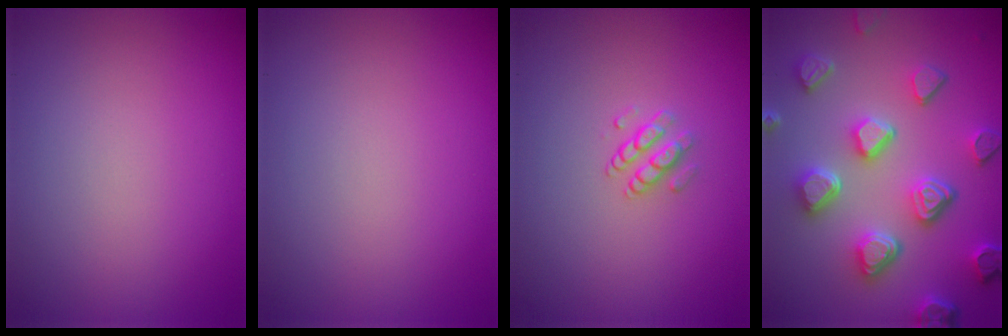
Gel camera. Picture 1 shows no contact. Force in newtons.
{"total": 0.0}
{"total": 1.5, "press": 1.1, "slide": 1.0}
{"total": 6.7, "press": 5.4, "slide": 4.1}